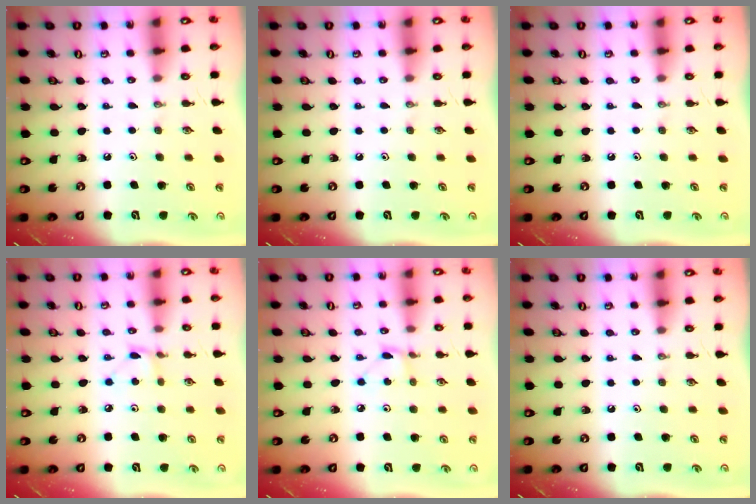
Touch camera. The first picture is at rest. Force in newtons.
{"total": 0.0}
{"total": 0.0}
{"total": 2.6, "press": 2.6, "slide": 0.1}
{"total": 2.5, "press": 2.5, "slide": 0.3}
{"total": 0.0}